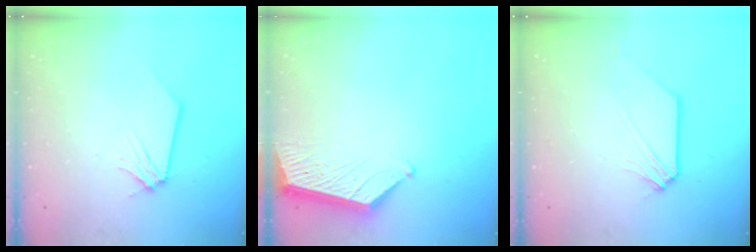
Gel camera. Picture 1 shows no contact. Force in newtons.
{"total": 6.3, "press": 6.2, "slide": 0.5}
{"total": 1.2, "press": 1.1, "slide": 0.2}